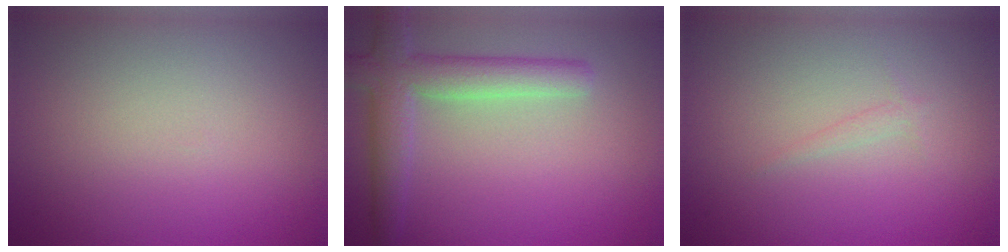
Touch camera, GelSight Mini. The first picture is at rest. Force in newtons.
{"total": 4.6, "press": 4.6, "slide": 0.4}
{"total": 0.6, "press": 0.6, "slide": 0.0}